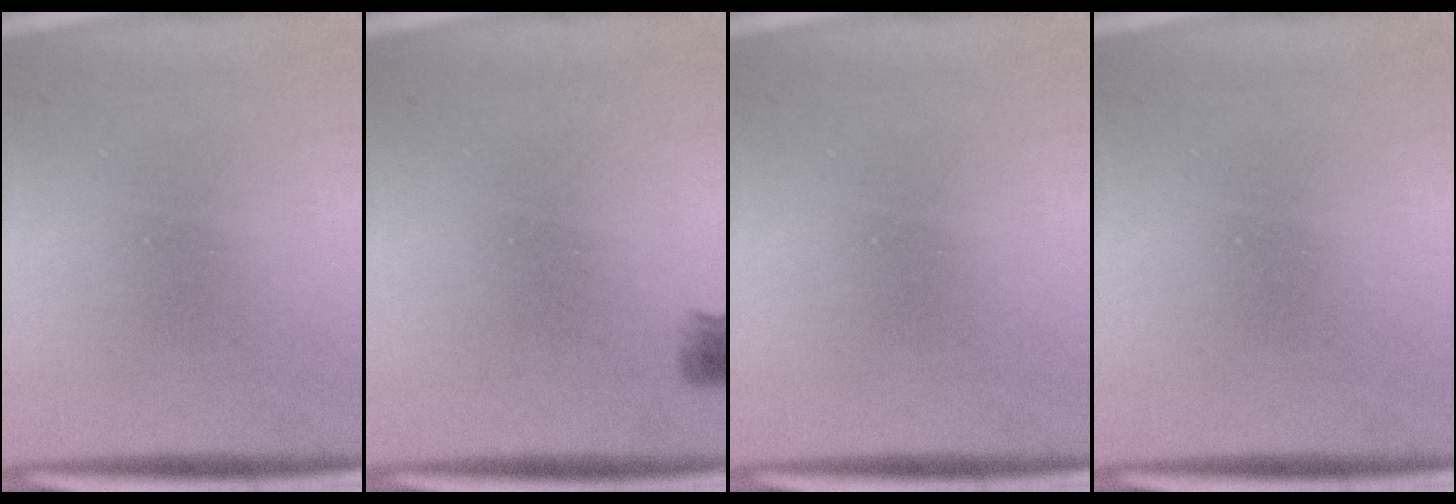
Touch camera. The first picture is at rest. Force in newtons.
{"total": 2.9}
{"total": 0.0}
{"total": 0.0}